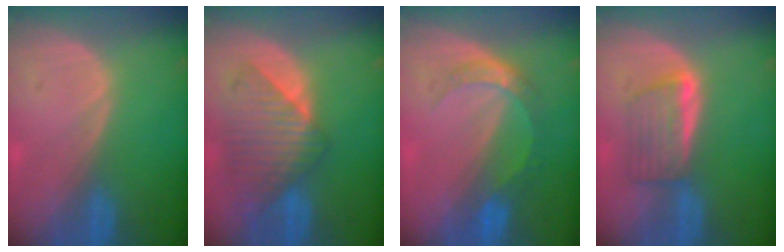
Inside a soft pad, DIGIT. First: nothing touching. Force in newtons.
{"total": 8.8, "press": 8.0, "slide": 3.5}
{"total": 5.2, "press": 4.7, "slide": 2.3}
{"total": 5.7, "press": 5.3, "slide": 2.2}